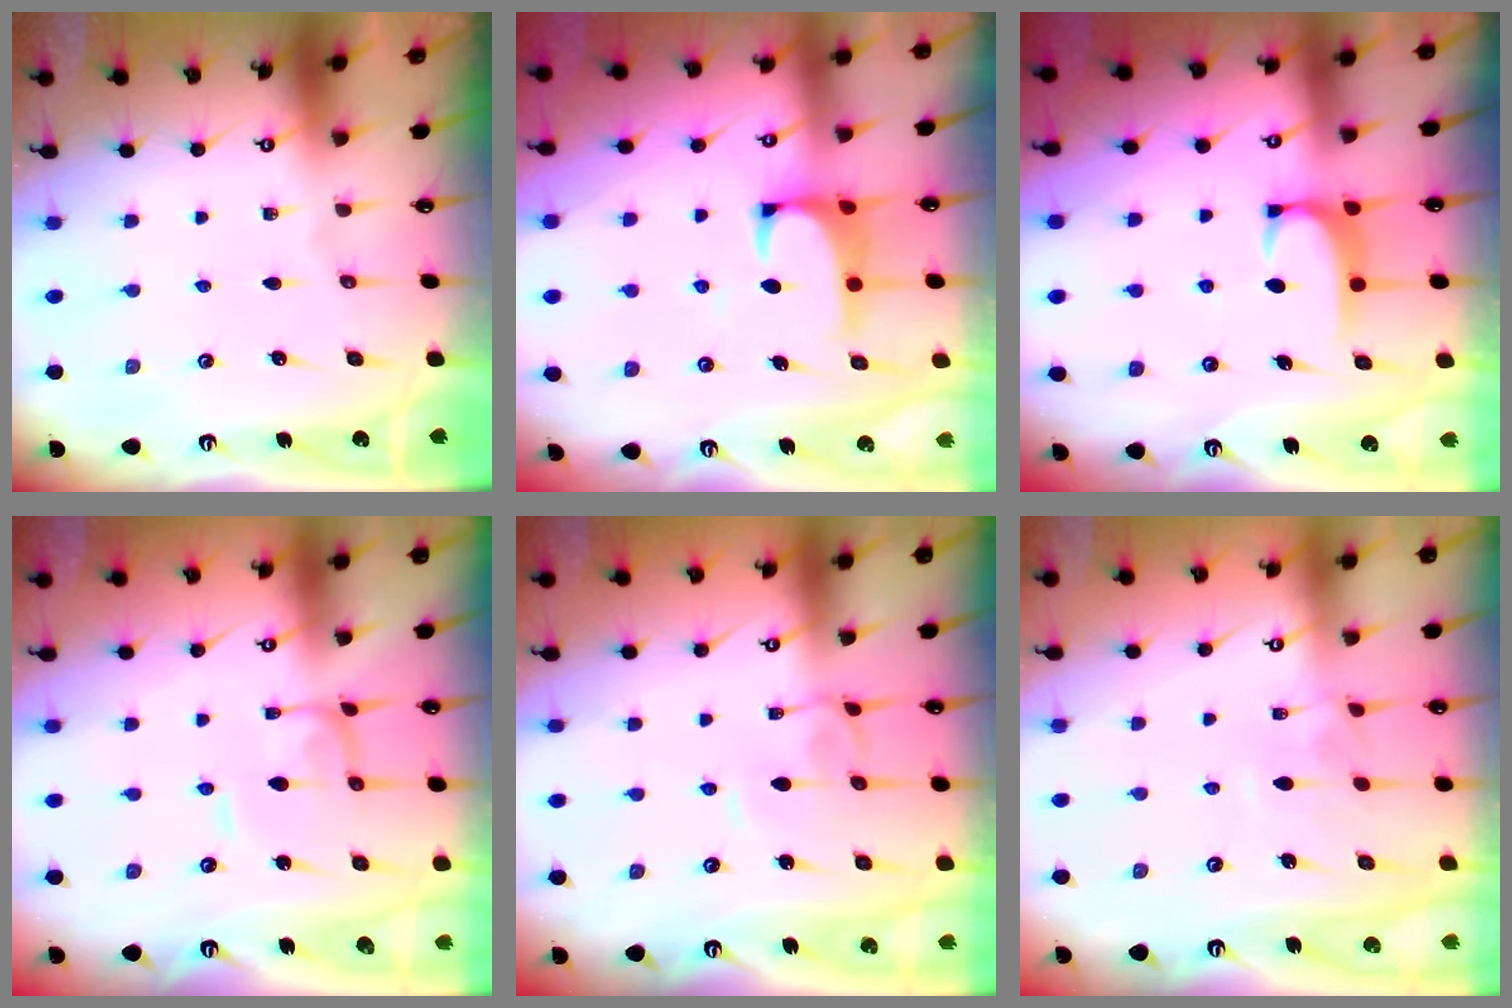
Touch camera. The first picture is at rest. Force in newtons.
{"total": 1.5, "press": 1.4, "slide": 0.5}
{"total": 2.0, "press": 1.9, "slide": 0.5}
{"total": 1.5, "press": 1.5, "slide": 0.2}
{"total": 2.3, "press": 2.2, "slide": 0.3}
{"total": 2.2, "press": 2.2, "slide": 0.5}